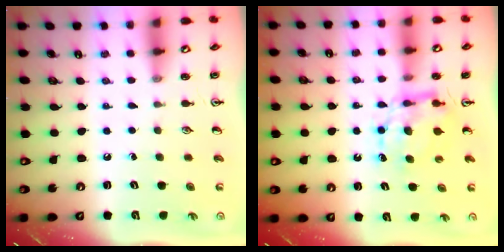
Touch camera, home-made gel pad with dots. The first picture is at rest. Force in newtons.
{"total": 7.2, "press": 7.2, "slide": 0.2}